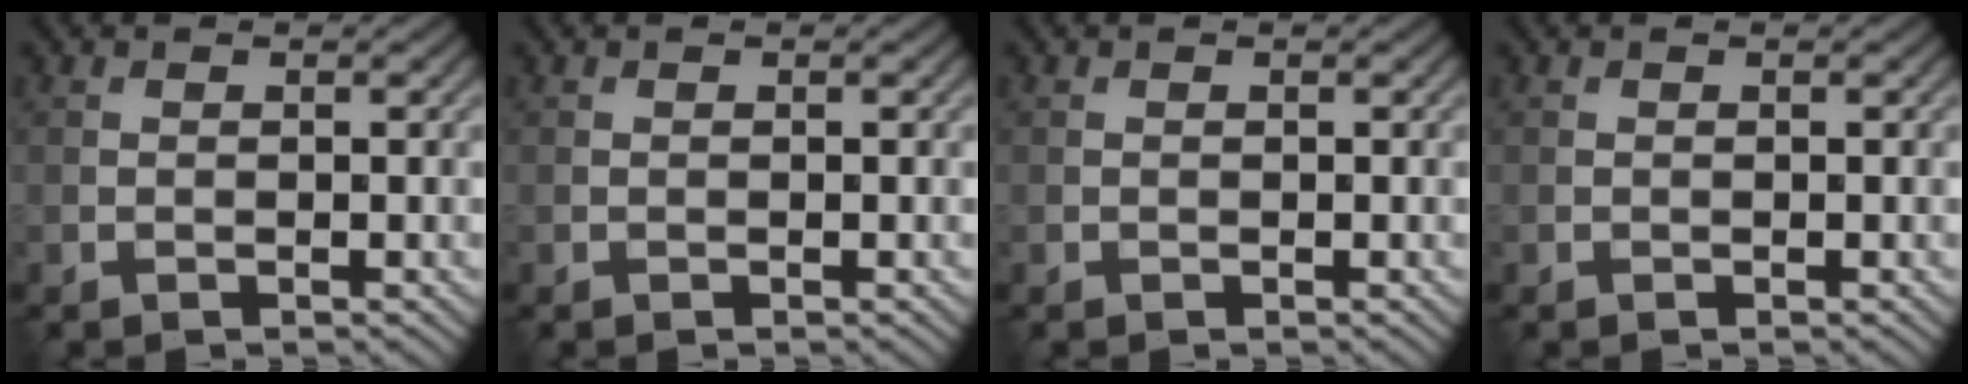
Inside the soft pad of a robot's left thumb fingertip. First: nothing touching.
{"total": 0.0}
{"total": 0.0}
{"total": 0.0}